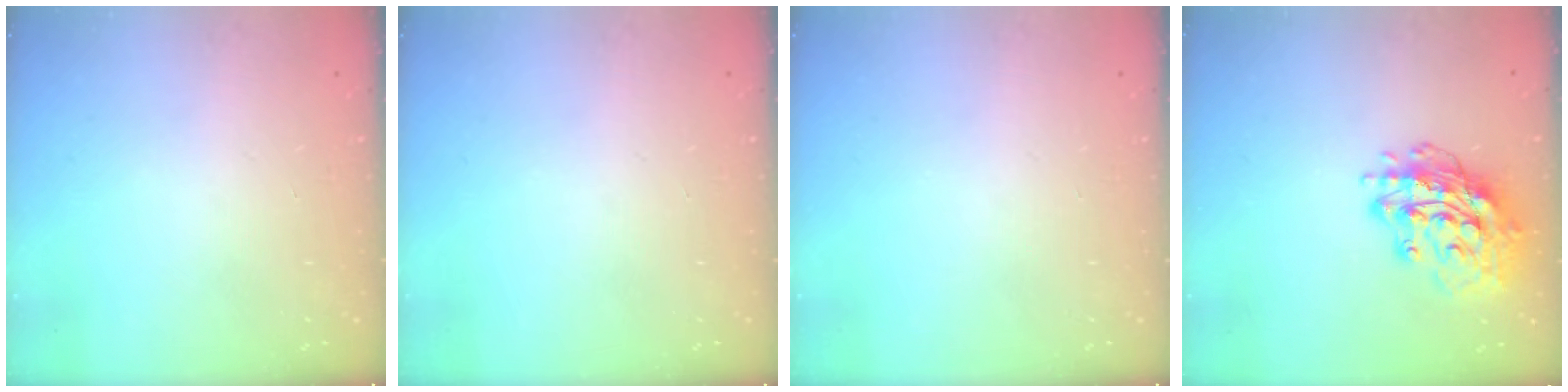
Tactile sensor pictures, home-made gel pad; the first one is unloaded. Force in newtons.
{"total": 0.0}
{"total": 0.6, "press": 0.0, "slide": 0.6}
{"total": 15.9, "press": 15.8, "slide": 1.3}